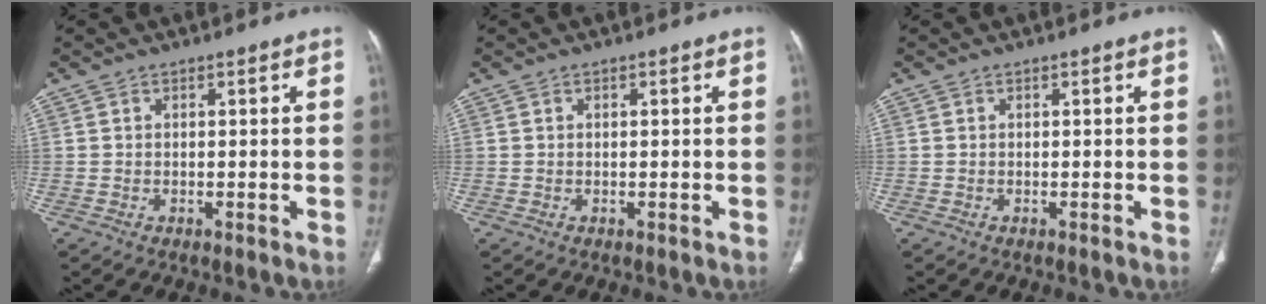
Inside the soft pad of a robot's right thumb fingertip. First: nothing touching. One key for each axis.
{"total": 0.0}
{"total": 0.0}